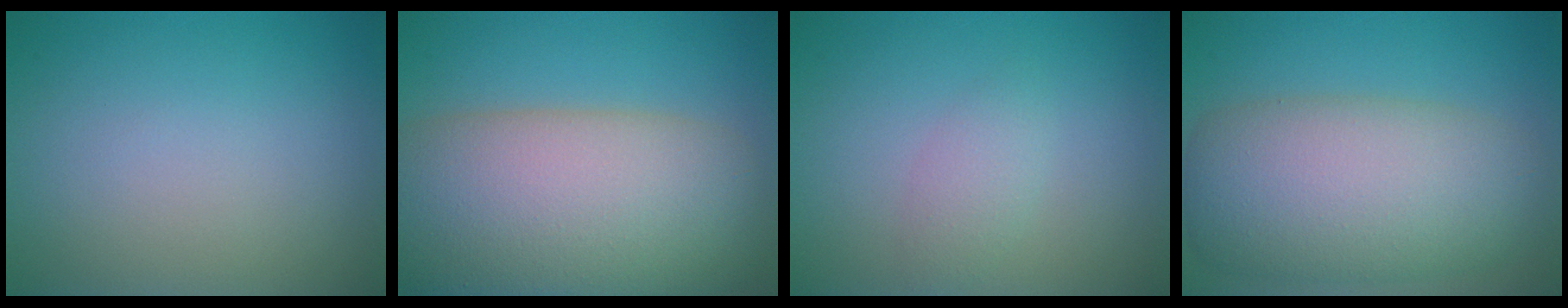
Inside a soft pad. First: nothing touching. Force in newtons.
{"total": 14.6, "press": 14.6, "slide": 0.8}
{"total": 1.6, "press": 1.6, "slide": 0.1}
{"total": 10.4, "press": 10.3, "slide": 0.5}